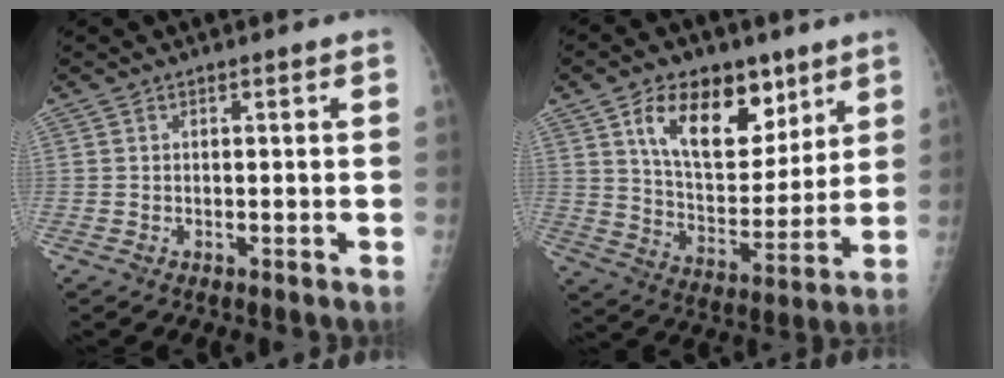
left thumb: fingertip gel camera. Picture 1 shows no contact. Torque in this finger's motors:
{"motor_torque": [0.55, 0.60, 0.81, -0.41, 0.10]}